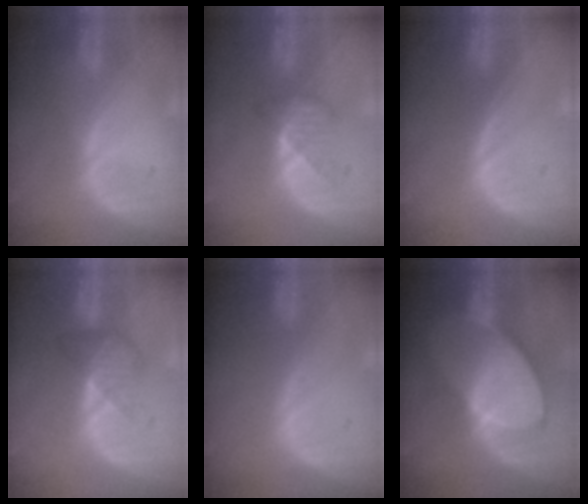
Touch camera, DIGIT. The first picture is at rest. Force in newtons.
{"total": 3.5, "press": 3.2, "slide": 1.4}
{"total": 0.0}
{"total": 3.3, "press": 3.3, "slide": 0.2}
{"total": 0.0}
{"total": 8.9, "press": 8.0, "slide": 3.9}